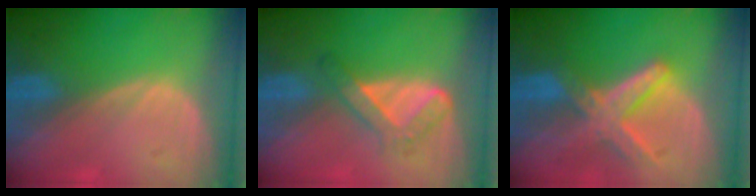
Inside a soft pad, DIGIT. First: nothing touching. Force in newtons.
{"total": 5.3, "press": 4.6, "slide": 2.6}
{"total": 8.2, "press": 7.1, "slide": 4.1}